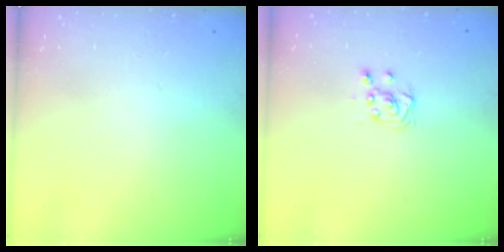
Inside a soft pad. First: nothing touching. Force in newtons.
{"total": 4.6, "press": 4.6, "slide": 0.5}